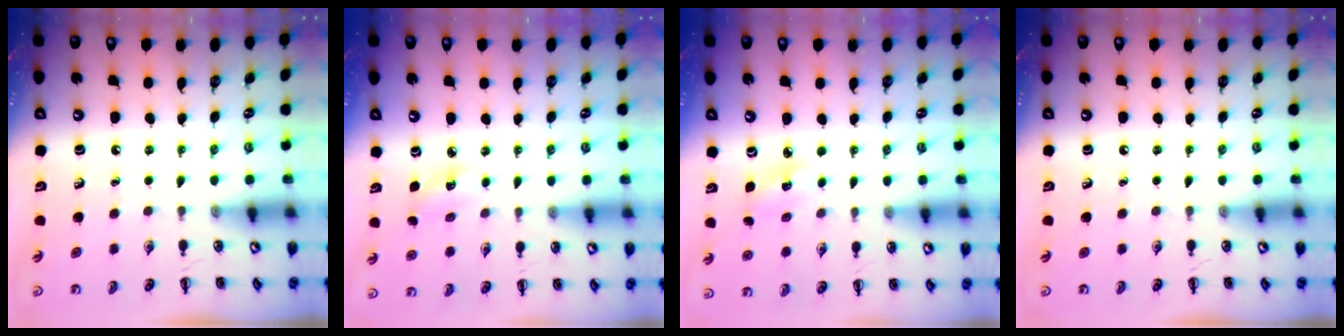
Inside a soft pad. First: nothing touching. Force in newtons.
{"total": 3.9, "press": 3.8, "slide": 1.0}
{"total": 3.8, "press": 3.6, "slide": 1.1}
{"total": 0.0}